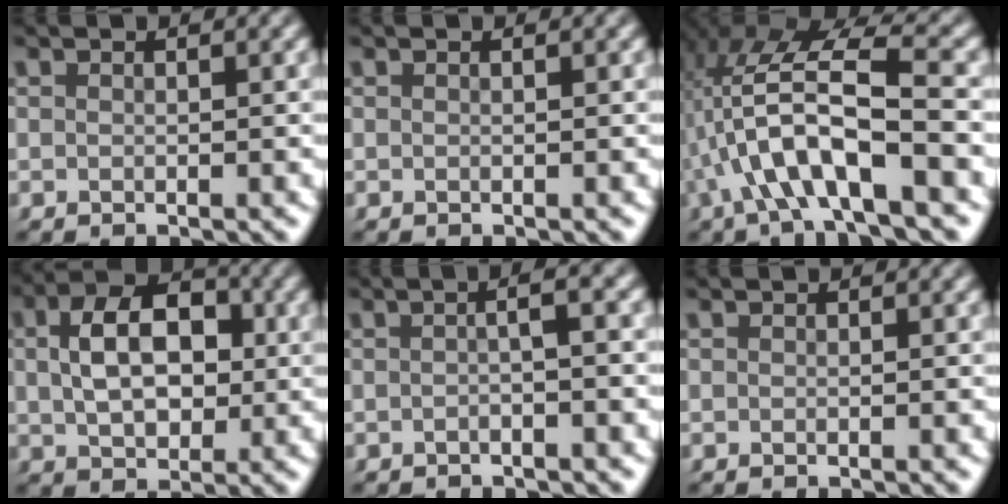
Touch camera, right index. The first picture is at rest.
{"total": 0.0}
{"total": 9.4, "force": [0.7, 4.7, 8.1], "torque": [-0.163, 0.004, 0.005]}
{"total": 7.8, "force": [1.2, 5.0, 5.8], "torque": [-0.082, 0.006, 0.015]}
{"total": 2.0, "force": [-0.4, -0.1, 2.0], "torque": [-0.029, 0.010, -0.012]}
{"total": 0.0}